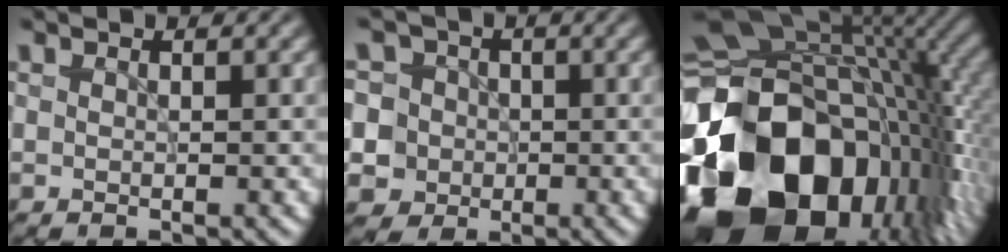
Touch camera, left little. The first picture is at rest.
{"total": 7.4, "force": [0.2, 7.1, 2.0], "torque": [-0.037, 0.024, -0.024]}
{"total": 21.0, "force": [-6.0, 13.9, 14.6], "torque": [-0.315, -0.032, -0.093]}